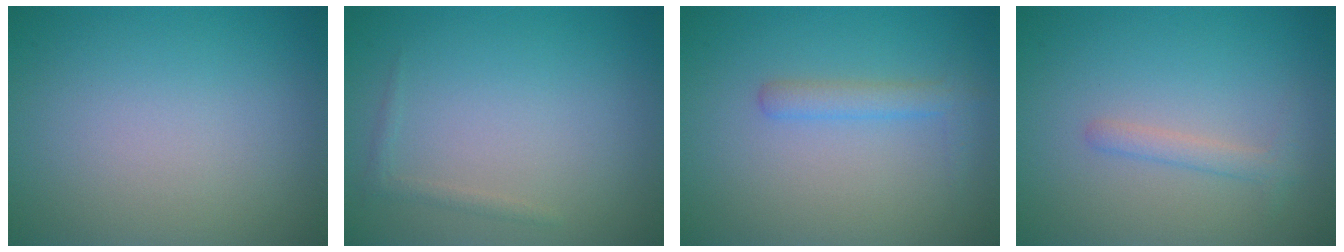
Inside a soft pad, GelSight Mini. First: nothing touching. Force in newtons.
{"total": 0.8, "press": 0.8, "slide": 0.1}
{"total": 1.9, "press": 1.9, "slide": 0.2}
{"total": 1.4, "press": 1.4, "slide": 0.0}